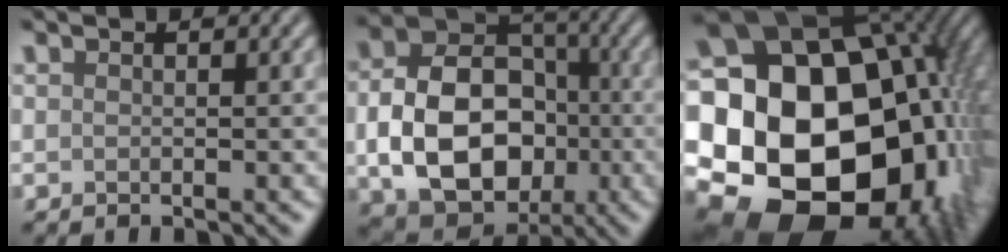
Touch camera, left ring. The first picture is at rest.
{"total": 11.6, "force": [-2.1, 8.5, 7.6], "torque": [-0.141, -0.012, -0.039]}
{"total": 23.6, "force": [-2.2, 17.7, 15.5], "torque": [-0.277, -0.015, -0.064]}